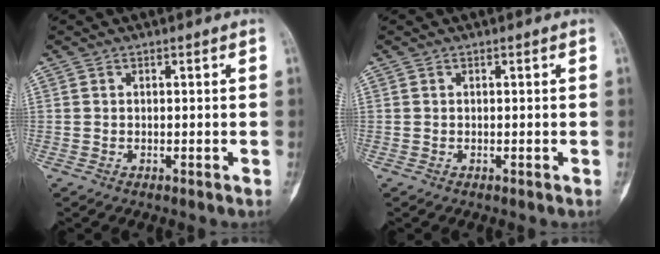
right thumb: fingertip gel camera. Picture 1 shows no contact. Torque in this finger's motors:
{"motor_torque": [0.25, 0.24, 0.00, 0.00, 0.02]}